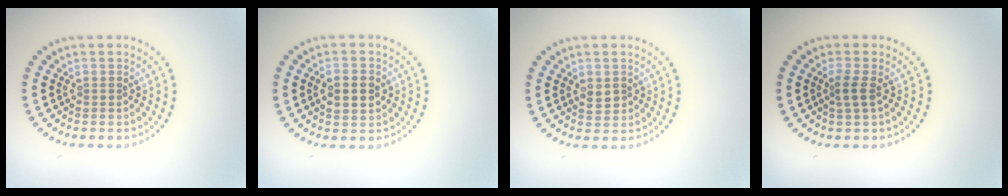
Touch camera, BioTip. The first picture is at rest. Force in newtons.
{"total": 3.1, "press": 3.1, "slide": 0.1}
{"total": 1.4, "press": 1.4, "slide": 0.3}
{"total": 1.7, "press": 1.4, "slide": 1.0}